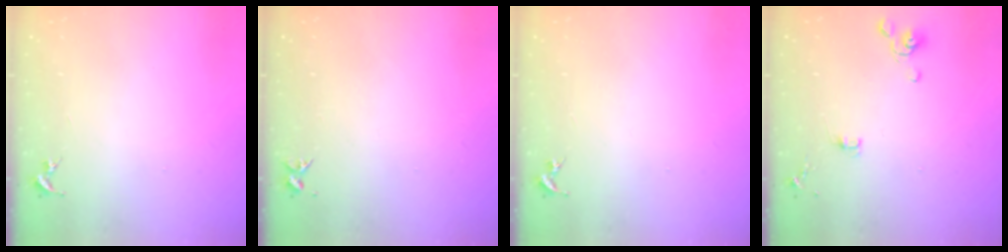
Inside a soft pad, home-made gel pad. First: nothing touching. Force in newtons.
{"total": 3.3, "press": 3.3, "slide": 0.4}
{"total": 0.0}
{"total": 4.1, "press": 3.9, "slide": 1.4}